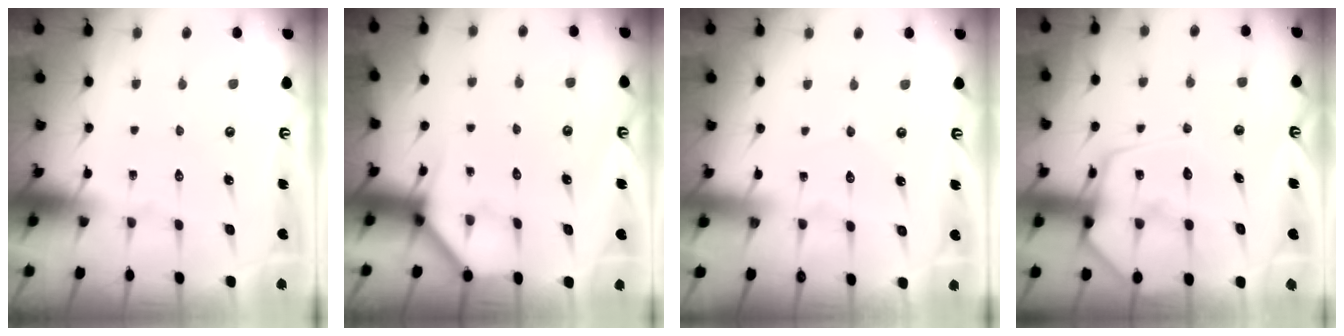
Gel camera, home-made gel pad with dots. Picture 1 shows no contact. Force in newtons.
{"total": 3.3, "press": 3.3, "slide": 0.2}
{"total": 2.9, "press": 2.9, "slide": 0.4}
{"total": 13.3, "press": 13.2, "slide": 1.3}